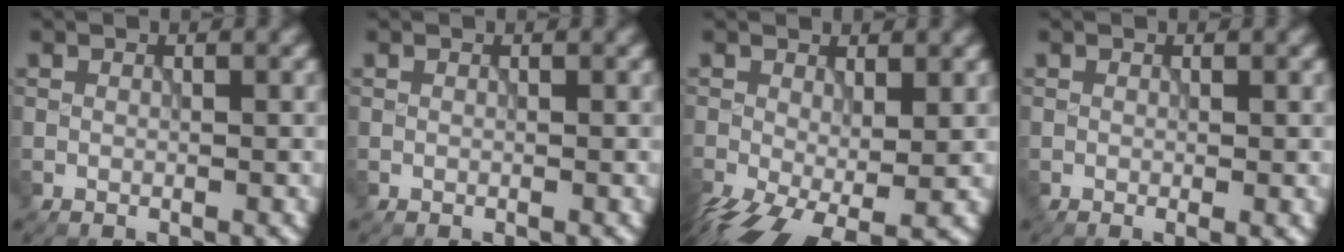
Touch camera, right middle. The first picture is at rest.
{"total": 0.0}
{"total": 7.8, "force": [-3.3, 3.6, 6.1], "torque": [-0.130, -0.033, -0.047]}
{"total": 0.8, "force": [-0.1, 0.1, 0.8], "torque": [-0.011, -0.006, -0.004]}